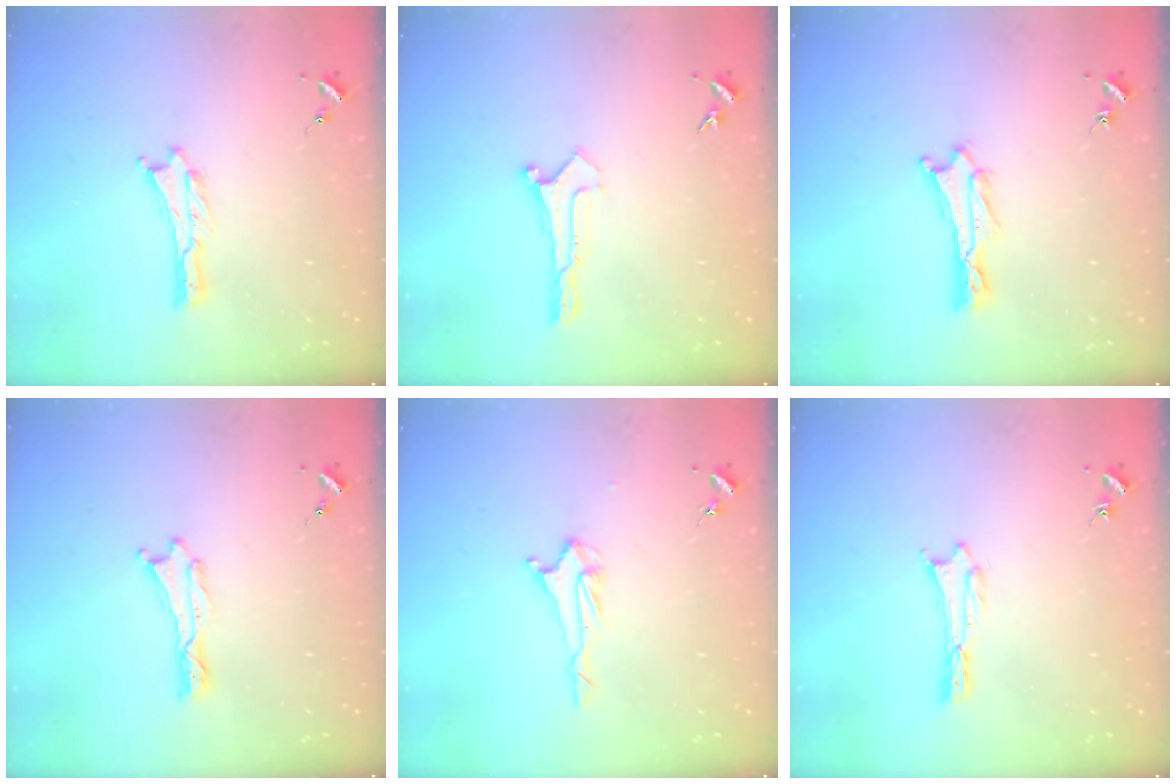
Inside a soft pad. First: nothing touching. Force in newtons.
{"total": 0.0}
{"total": 1.0, "press": 1.0, "slide": 0.1}
{"total": 0.0}
{"total": 2.1, "press": 2.0, "slide": 0.4}
{"total": 0.7, "press": 0.7, "slide": 0.1}